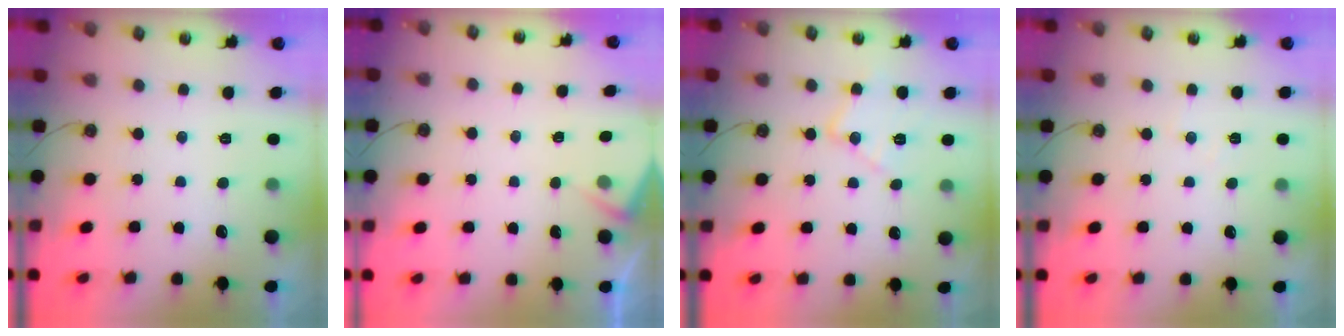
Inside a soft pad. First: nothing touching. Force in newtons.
{"total": 3.7, "press": 3.7, "slide": 0.6}
{"total": 11.6, "press": 11.6, "slide": 0.7}
{"total": 3.9, "press": 3.9, "slide": 0.6}